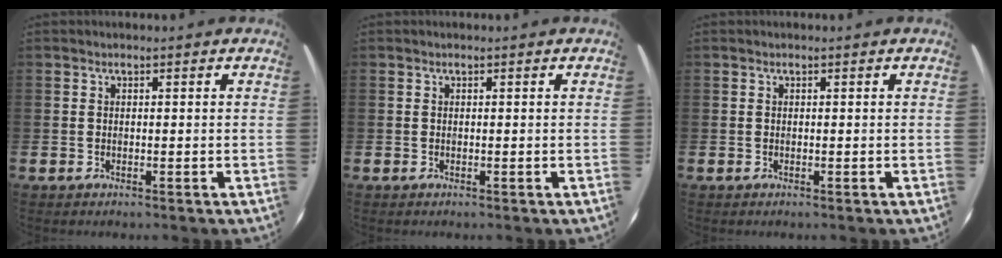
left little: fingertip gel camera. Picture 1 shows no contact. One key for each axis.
{"total": 0.0}
{"total": 0.0}